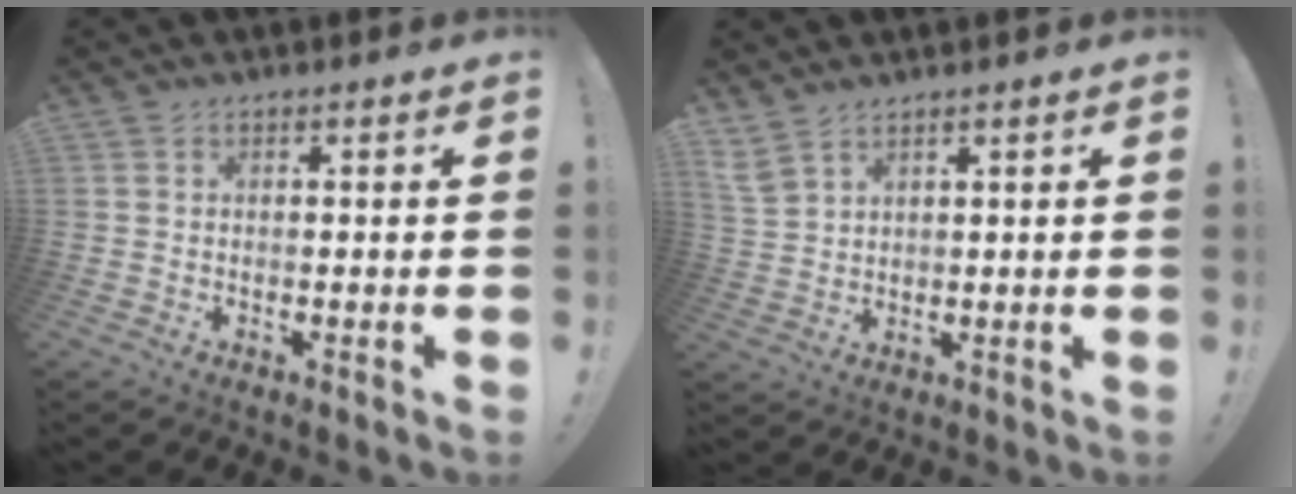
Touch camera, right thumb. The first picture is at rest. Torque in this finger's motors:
{"motor_torque": [-0.54, 0.99, 0.14, 0.19, 0.05]}